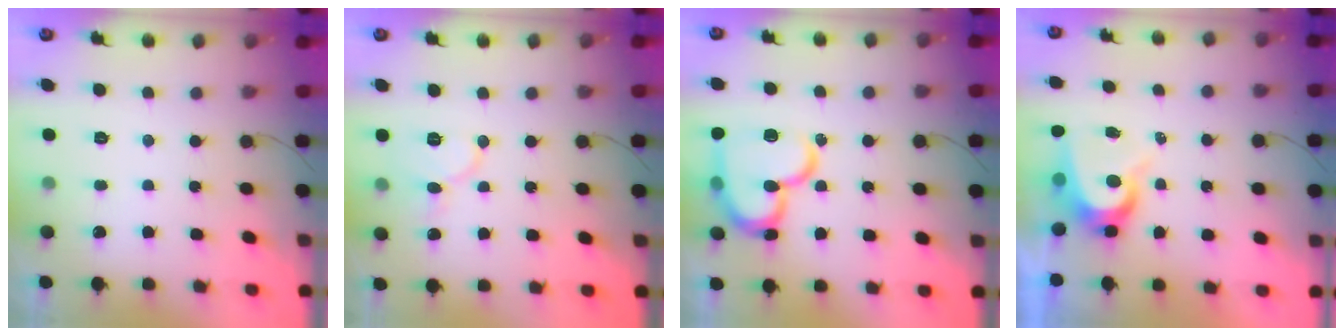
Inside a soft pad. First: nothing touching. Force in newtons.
{"total": 8.4, "press": 8.3, "slide": 0.9}
{"total": 19.4, "press": 19.3, "slide": 1.9}
{"total": 7.5, "press": 7.5, "slide": 0.5}